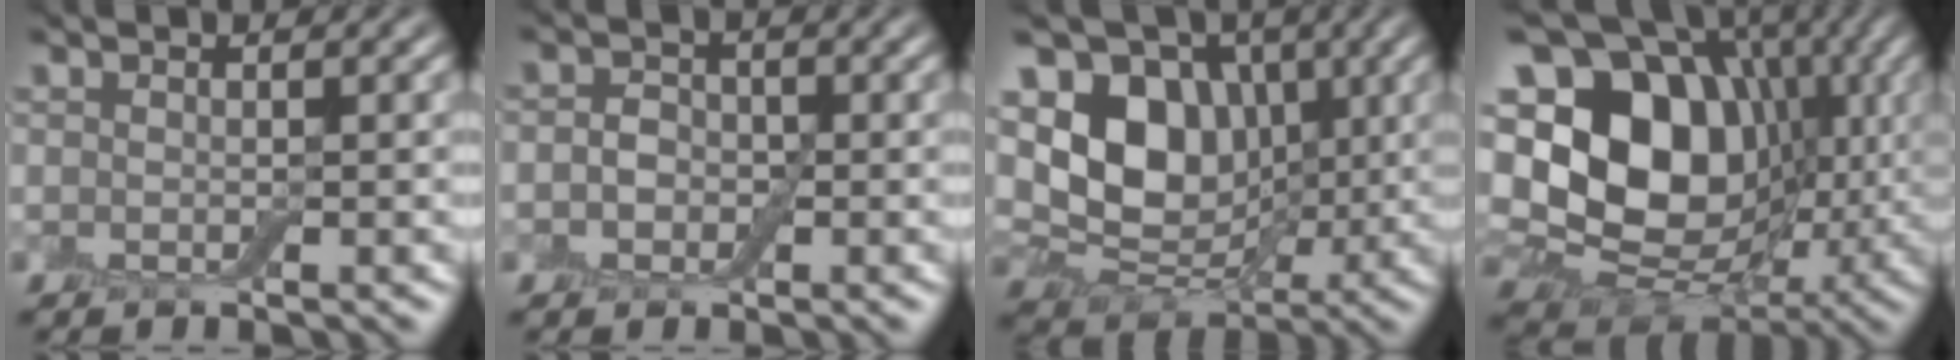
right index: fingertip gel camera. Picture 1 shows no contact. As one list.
[{"total": 2.0, "force": [-0.4, 1.7, 1.0], "torque": [-0.004, 0.002, -0.022]}, {"total": 9.1, "force": [1.5, 7.0, 5.6], "torque": [-0.107, -0.008, 0.017]}, {"total": 19.1, "force": [2.1, 15.1, 11.6], "torque": [-0.223, 0.021, 0.049]}]